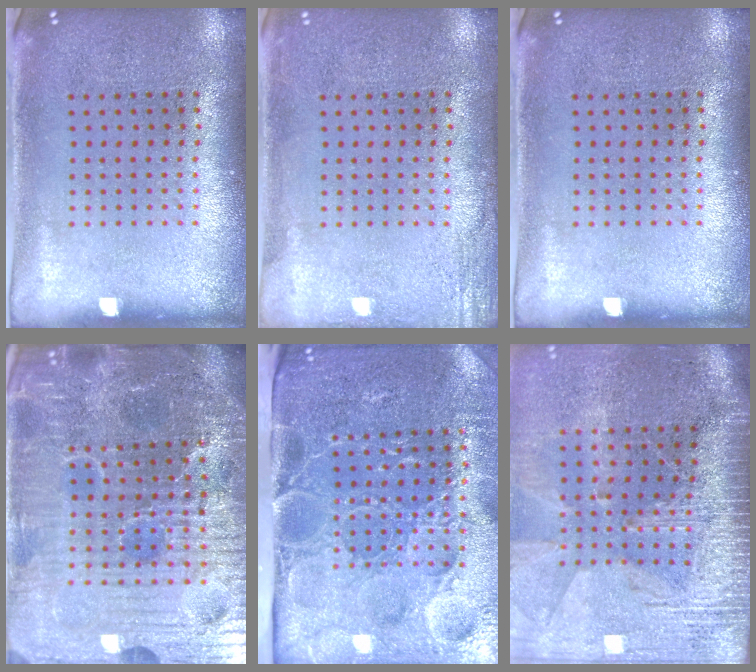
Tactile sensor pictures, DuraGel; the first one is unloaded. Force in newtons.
{"total": 1.9, "press": 1.9, "slide": 0.2}
{"total": 0.0}
{"total": 7.2, "press": 6.5, "slide": 3.2}
{"total": 5.0, "press": 4.2, "slide": 2.6}
{"total": 3.8, "press": 3.3, "slide": 1.9}